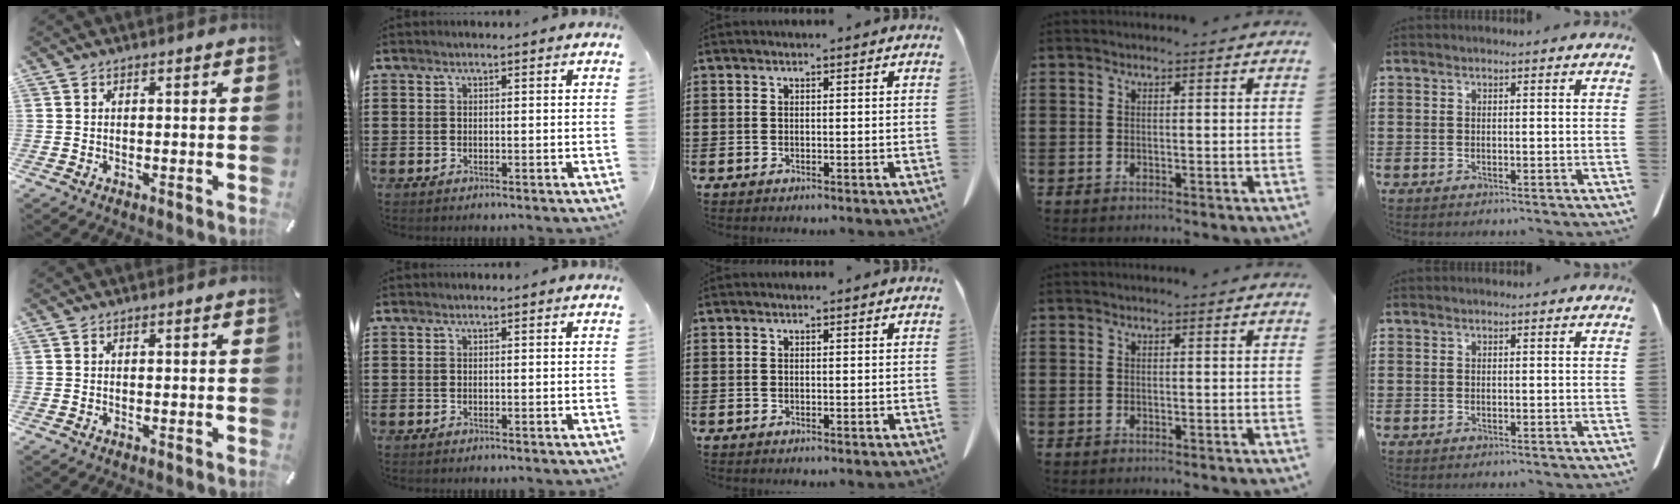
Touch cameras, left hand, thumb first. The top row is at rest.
{}